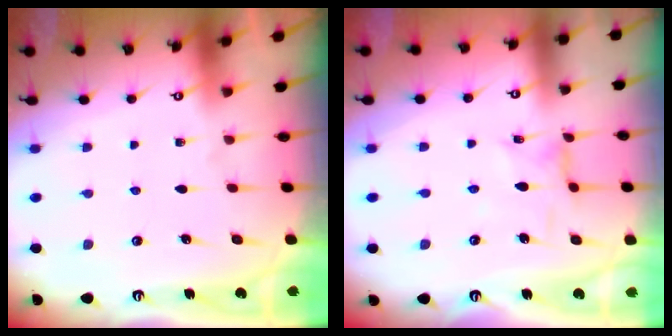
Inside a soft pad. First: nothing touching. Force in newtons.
{"total": 1.7, "press": 1.6, "slide": 0.4}